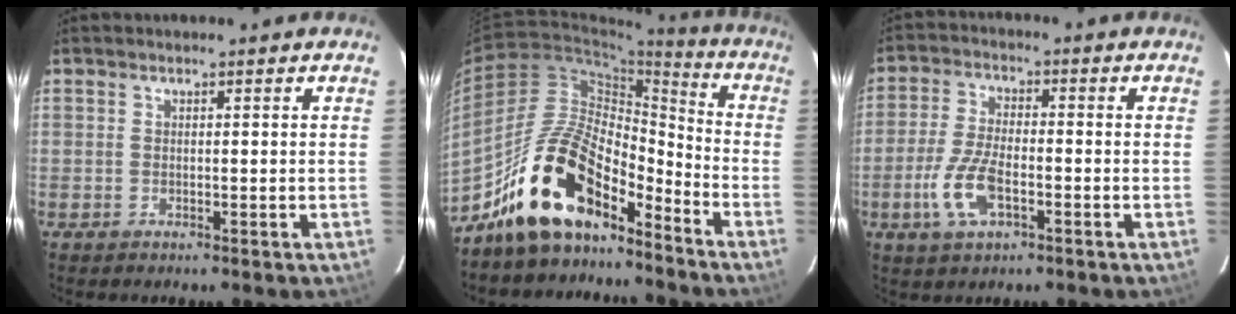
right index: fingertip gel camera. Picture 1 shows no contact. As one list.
[{"total": 17.1, "force": [-12.8, 6.9, 9.0], "torque": [-0.171, 0.029, -0.231]}, {"total": 8.8, "force": [-3.3, 3.8, 7.3], "torque": [-0.162, -0.003, -0.064]}]